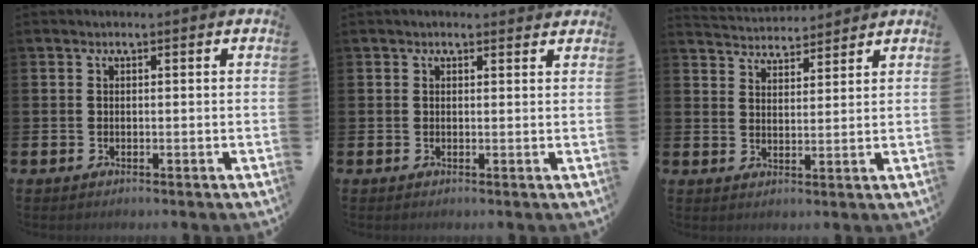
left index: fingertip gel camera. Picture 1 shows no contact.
{"total": 0.9, "force": [0.9, 0.3, 0.2], "torque": [0.002, 0.001, 0.014]}
{"total": 4.0, "force": [3.9, 0.5, -0.4], "torque": [-0.010, -0.022, 0.071]}